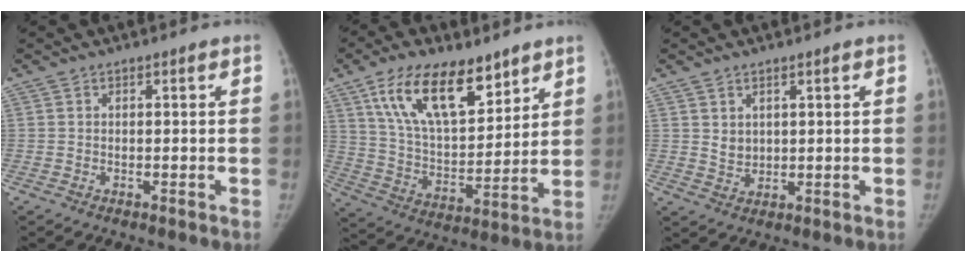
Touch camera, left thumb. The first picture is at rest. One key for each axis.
{"total": 18.6, "fx": 11.1, "fy": 8.6, "fz": 12.2, "tx": -0.173, "ty": -0.050, "tz": 0.205}
{"total": 2.8, "fx": 1.3, "fy": 2.0, "fz": 1.5, "tx": -0.016, "ty": -0.014, "tz": 0.033}